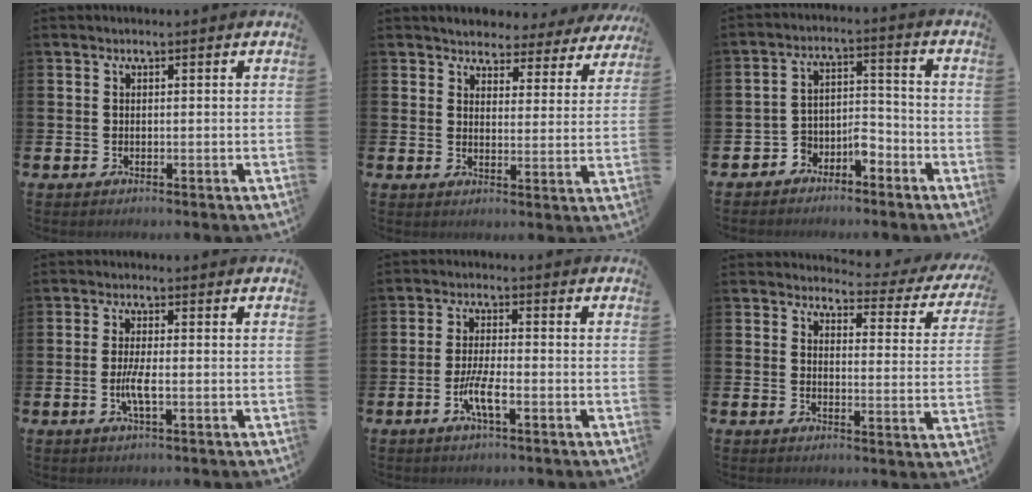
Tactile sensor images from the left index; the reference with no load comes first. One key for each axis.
{"total": 3.4, "fx": 3.3, "fy": 1.1, "fz": 0.0, "tx": -0.016, "ty": -0.027, "tz": 0.053}
{"total": 4.3, "fx": -3.6, "fy": 1.8, "fz": 1.6, "tx": -0.033, "ty": 0.004, "tz": -0.074}
{"total": 3.0, "fx": -0.7, "fy": 0.6, "fz": 2.8, "tx": -0.052, "ty": -0.005, "tz": -0.016}
{"total": 4.3, "fx": -1.7, "fy": 0.9, "fz": 3.9, "tx": -0.081, "ty": -0.001, "tz": -0.033}
{"total": 2.5, "fx": 2.1, "fy": 1.1, "fz": 0.5, "tx": -0.016, "ty": -0.028, "tz": 0.027}